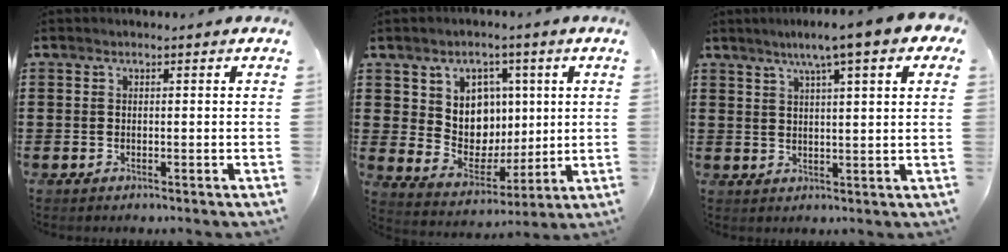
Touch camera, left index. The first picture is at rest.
{"total": 7.9, "force": [2.7, 7.0, 2.5], "torque": [-0.072, -0.012, 0.052]}
{"total": 6.7, "force": [4.3, -0.1, 5.2], "torque": [-0.102, -0.004, 0.070]}